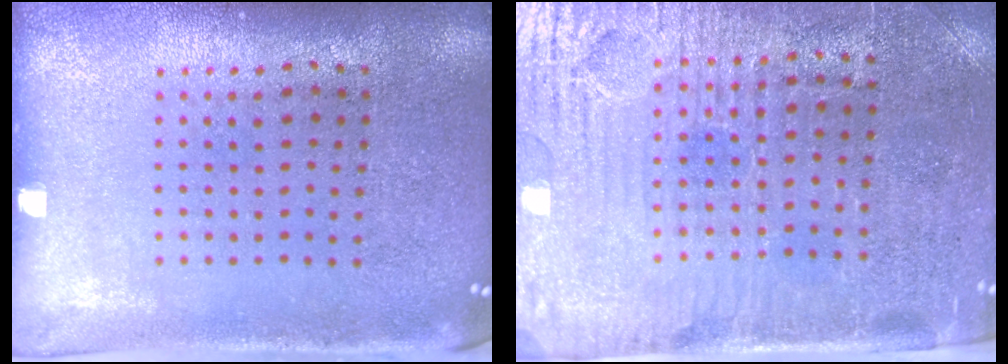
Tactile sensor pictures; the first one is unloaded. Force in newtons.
{"total": 3.8, "press": 3.5, "slide": 1.4}